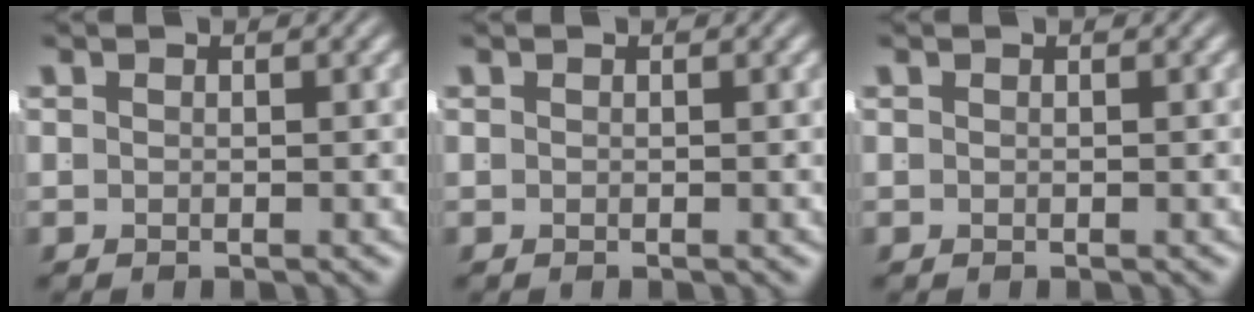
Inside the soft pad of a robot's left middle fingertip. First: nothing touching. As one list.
[{"total": 0.0}, {"total": 0.0}]